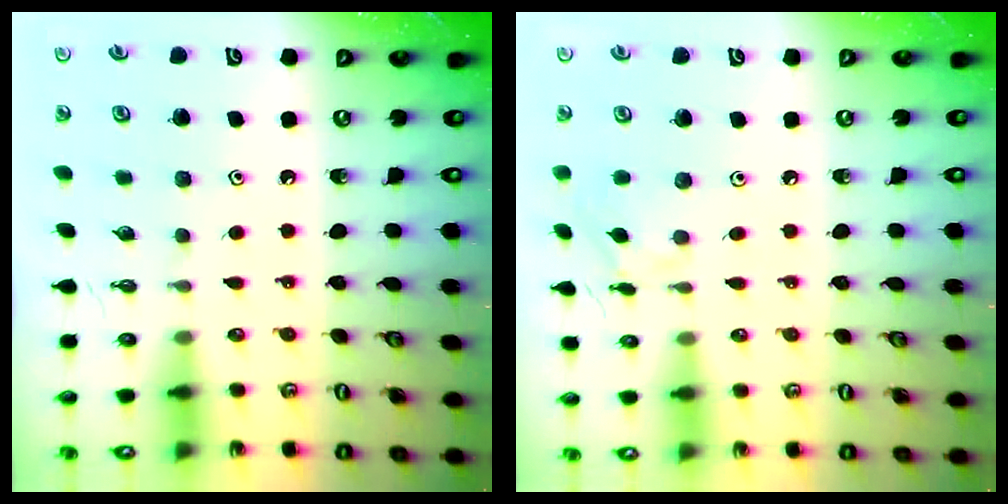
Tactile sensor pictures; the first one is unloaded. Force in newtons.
{"total": 5.0, "press": 5.0, "slide": 0.4}